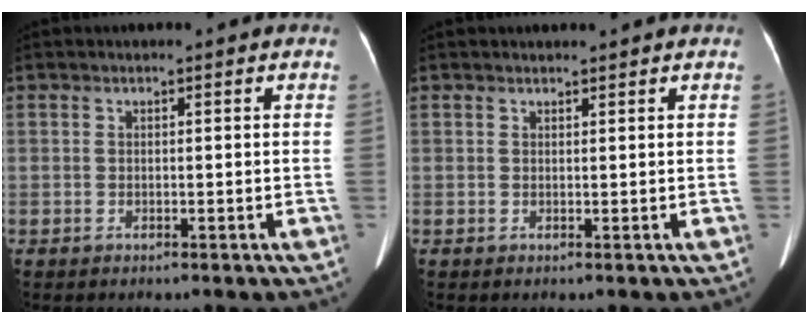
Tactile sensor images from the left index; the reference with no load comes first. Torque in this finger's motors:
{"motor_torque": [-0.03, -0.27, 0.02, 0.02]}